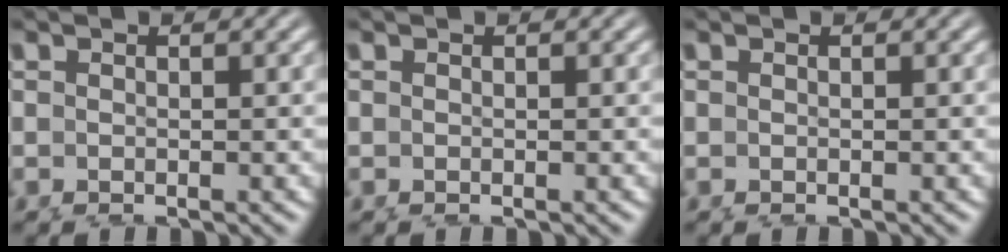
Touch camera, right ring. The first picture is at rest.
{"total": 0.0}
{"total": 0.0}